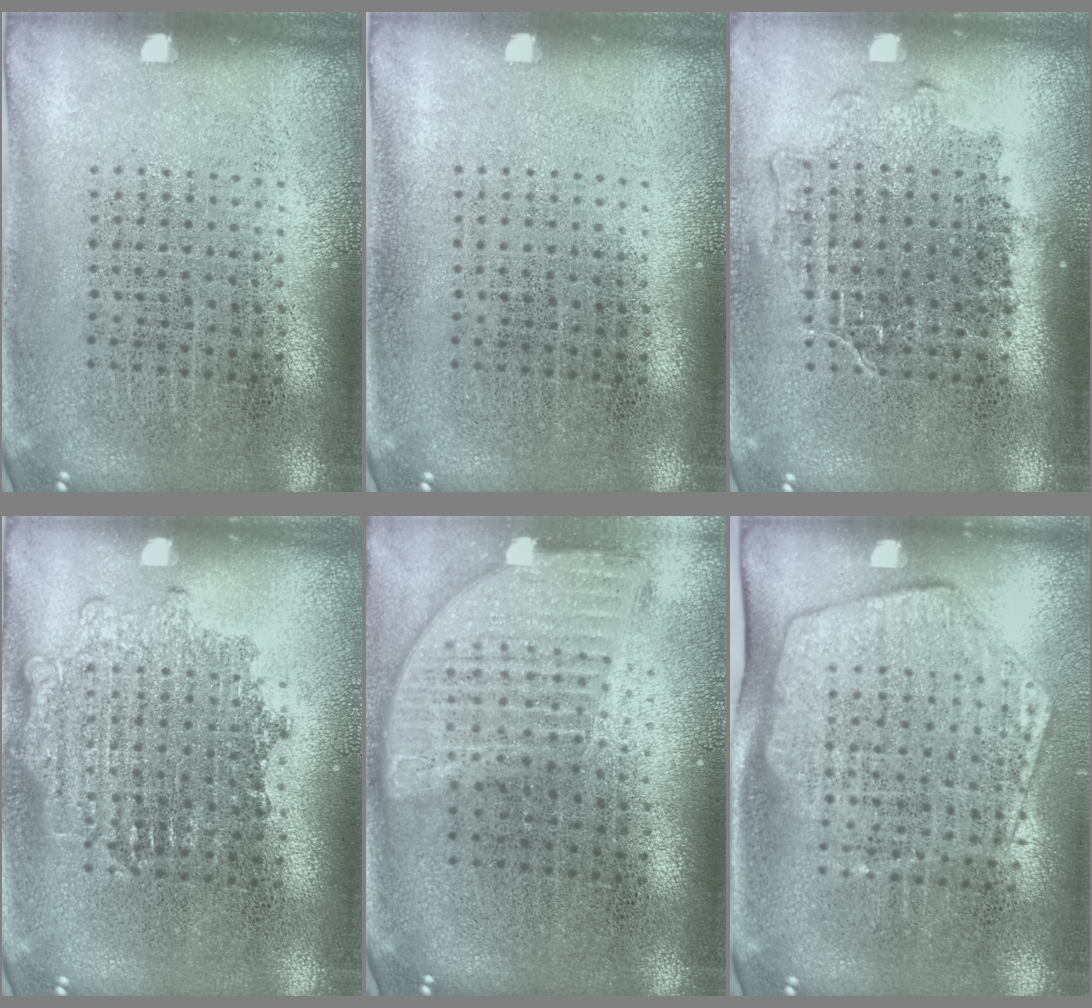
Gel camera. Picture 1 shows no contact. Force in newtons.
{"total": 0.0}
{"total": 1.2, "press": 1.1, "slide": 0.6}
{"total": 2.0, "press": 1.9, "slide": 0.4}
{"total": 1.9, "press": 1.6, "slide": 1.1}
{"total": 1.8, "press": 1.6, "slide": 0.8}